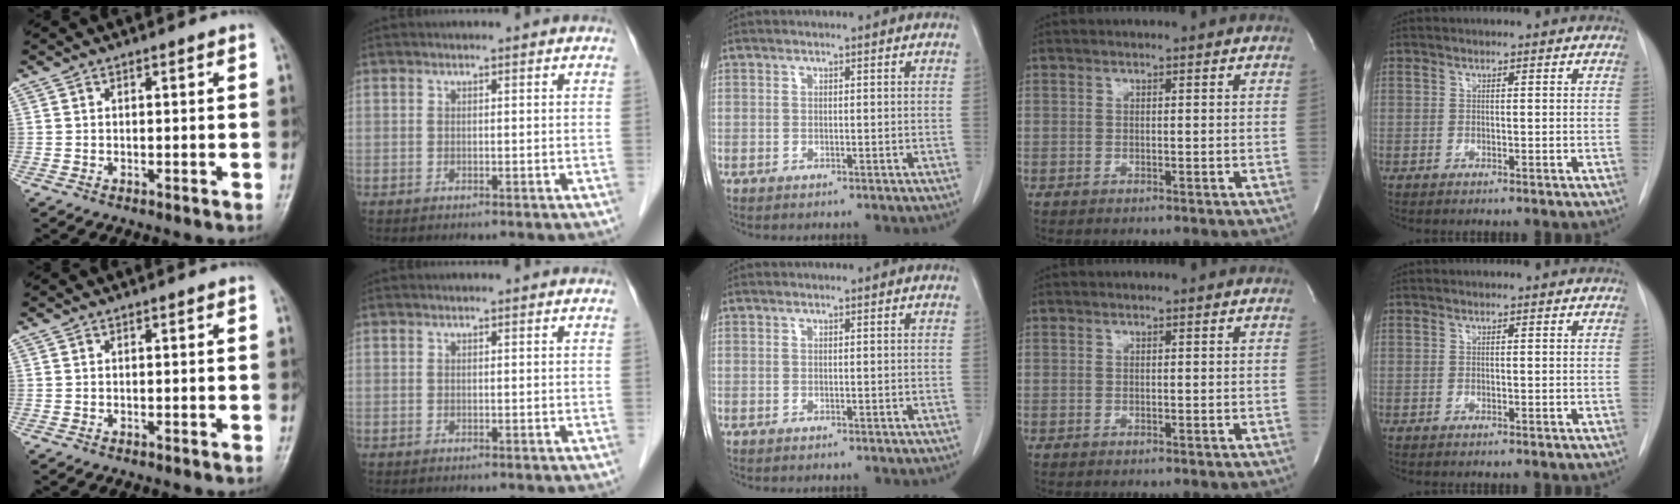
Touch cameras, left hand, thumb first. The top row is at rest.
{}